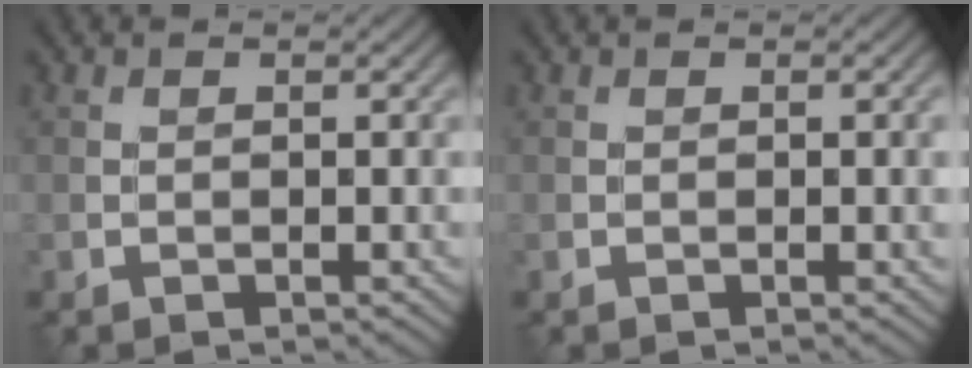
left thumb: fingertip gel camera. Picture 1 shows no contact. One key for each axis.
{"total": 1.4, "fx": -0.1, "fy": 0.3, "fz": 1.3, "tx": -0.021, "ty": -0.003, "tz": -0.002}